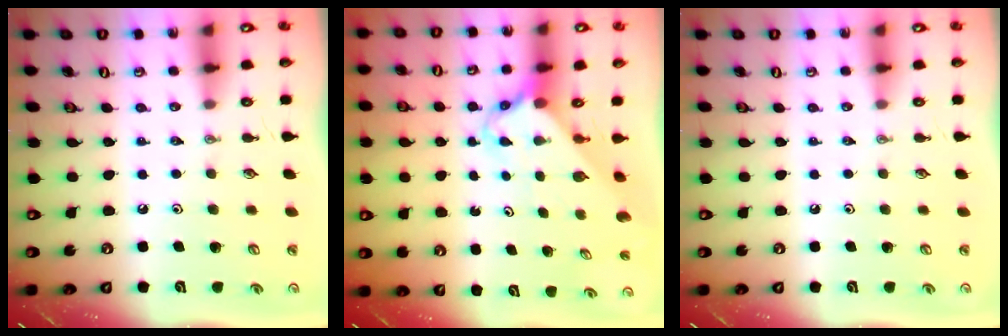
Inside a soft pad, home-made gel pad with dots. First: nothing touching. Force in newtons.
{"total": 2.7, "press": 2.7, "slide": 0.2}
{"total": 0.0}